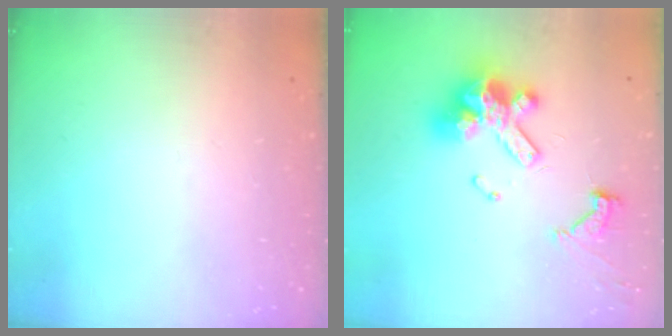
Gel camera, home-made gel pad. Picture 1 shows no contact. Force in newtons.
{"total": 14.5, "press": 14.4, "slide": 1.4}